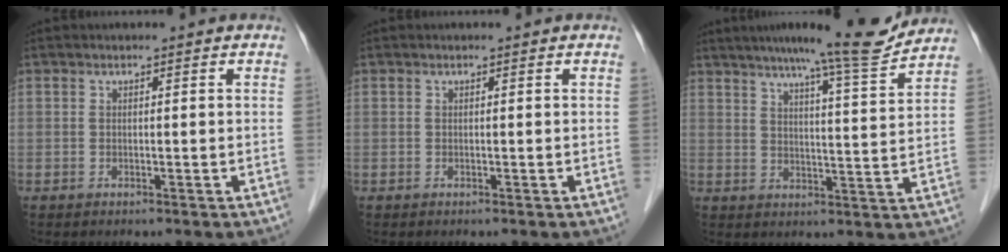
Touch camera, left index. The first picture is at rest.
{"total": 0.0}
{"total": 11.7, "force": [10.6, -0.6, 4.9], "torque": [-0.073, -0.009, 0.144]}